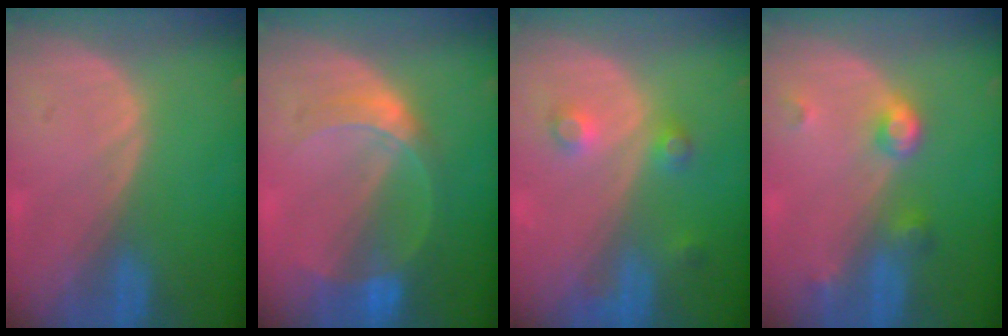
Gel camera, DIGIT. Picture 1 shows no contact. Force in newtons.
{"total": 6.8, "press": 6.0, "slide": 3.2}
{"total": 3.8, "press": 3.5, "slide": 1.4}
{"total": 3.9, "press": 3.6, "slide": 1.5}